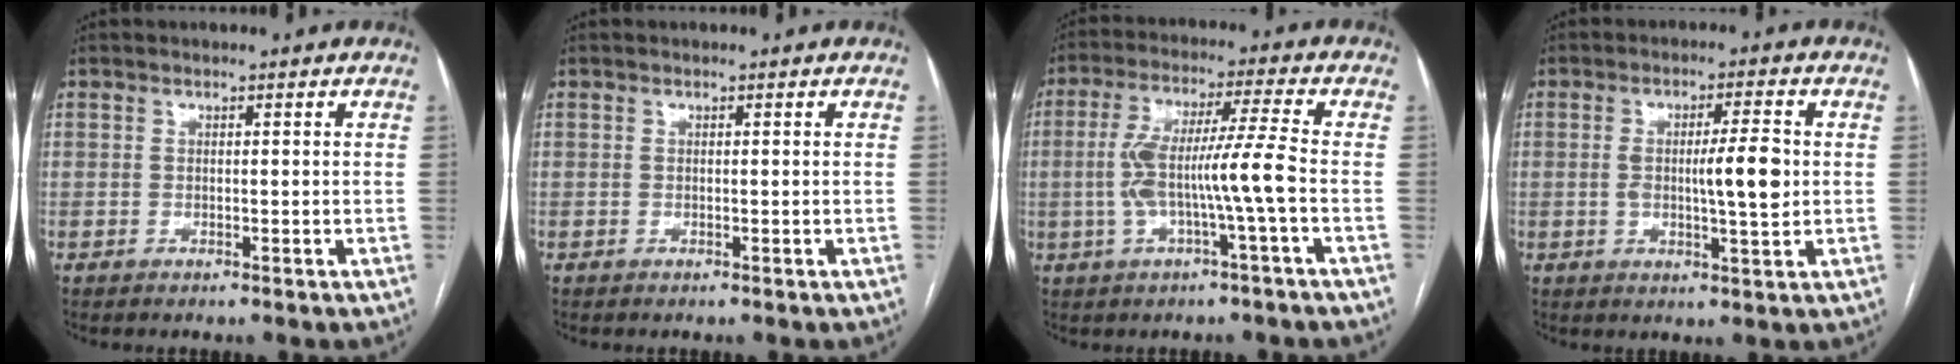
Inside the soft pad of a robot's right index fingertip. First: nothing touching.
{"total": 0.0}
{"total": 9.5, "force": [-1.7, -0.5, 9.4], "torque": [-0.188, 0.019, -0.031]}
{"total": 6.9, "force": [0.2, 1.0, 6.8], "torque": [-0.109, 0.002, 0.004]}